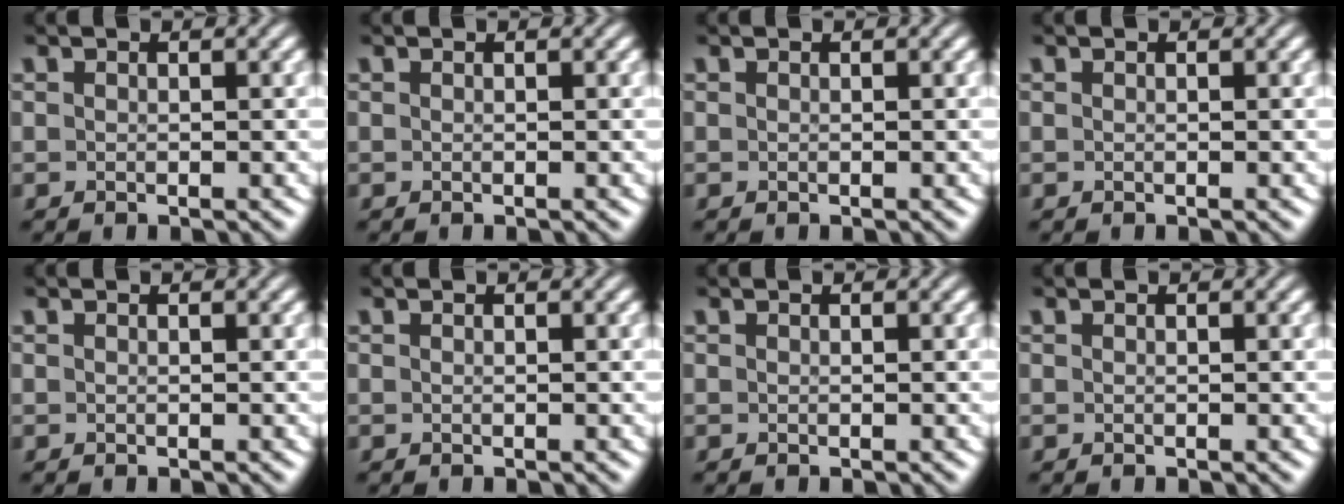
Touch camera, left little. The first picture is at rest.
{"total": 0.0}
{"total": 0.0}
{"total": 0.0}
{"total": 0.0}
{"total": 0.0}
{"total": 0.0}
{"total": 0.0}